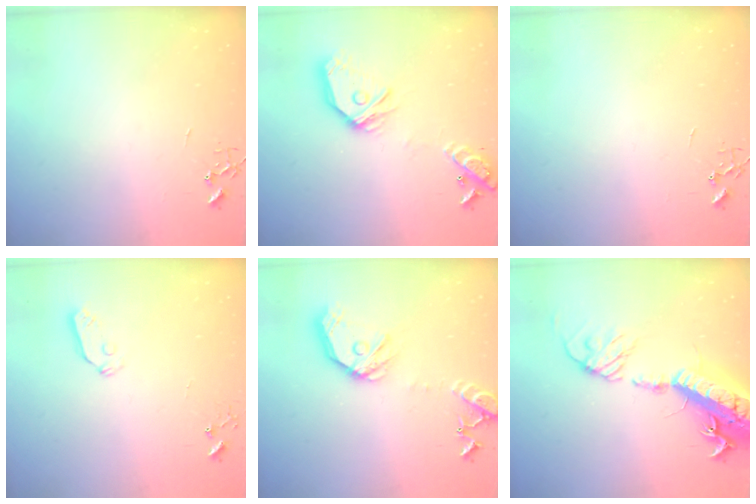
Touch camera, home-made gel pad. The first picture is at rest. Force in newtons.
{"total": 18.6, "press": 18.4, "slide": 2.5}
{"total": 0.0}
{"total": 5.0, "press": 4.9, "slide": 0.6}
{"total": 16.6, "press": 16.4, "slide": 2.7}
{"total": 23.1, "press": 22.6, "slide": 4.7}